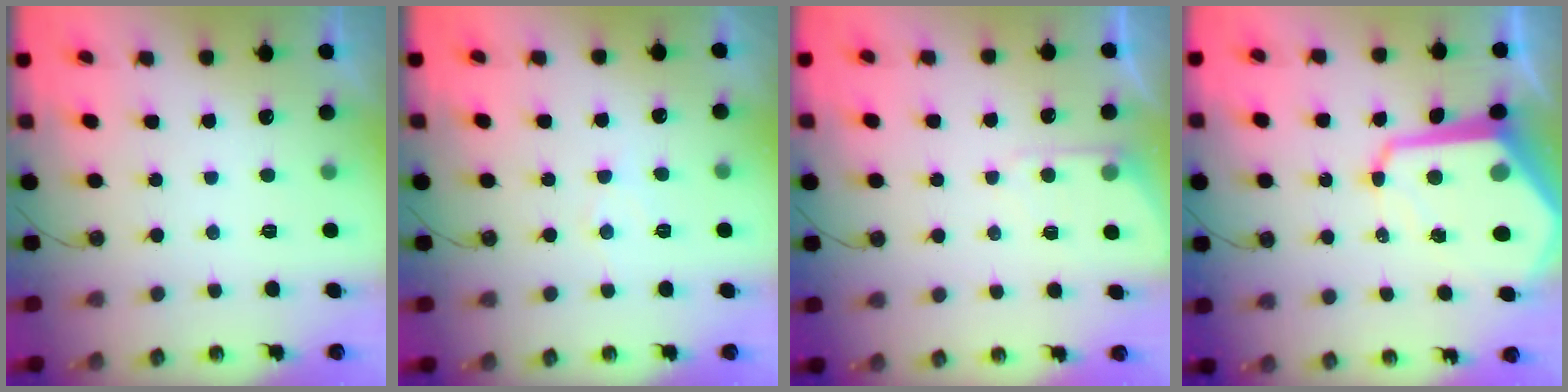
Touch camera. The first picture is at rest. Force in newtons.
{"total": 6.5, "press": 6.4, "slide": 0.8}
{"total": 5.2, "press": 5.2, "slide": 0.6}
{"total": 16.0, "press": 15.9, "slide": 1.4}